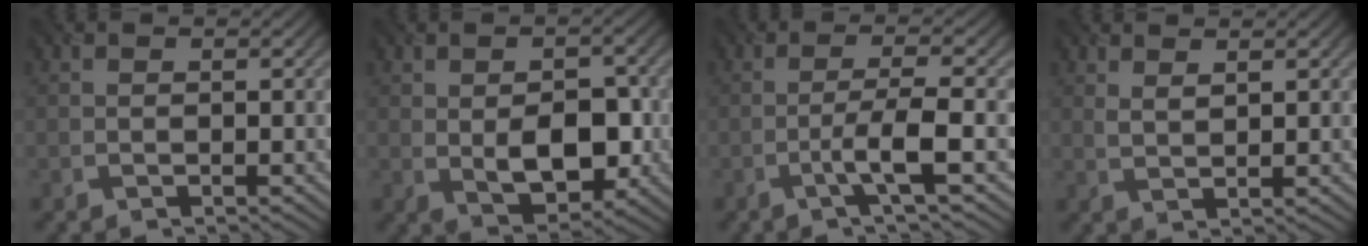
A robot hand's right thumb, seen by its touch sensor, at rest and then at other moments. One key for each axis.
{"total": 6.9, "fx": -1.1, "fy": 3.9, "fz": 5.5, "tx": -0.090, "ty": -0.009, "tz": -0.015}
{"total": 4.4, "fx": -2.0, "fy": 0.1, "fz": 3.9, "tx": -0.068, "ty": 0.014, "tz": -0.055}
{"total": 1.8, "fx": 1.5, "fy": 0.2, "fz": 0.9, "tx": -0.020, "ty": -0.002, "tz": 0.033}